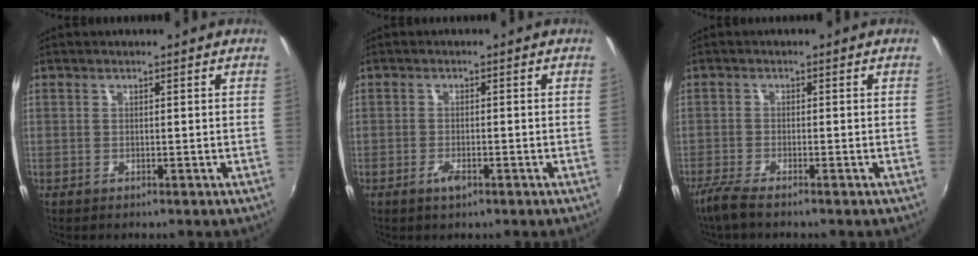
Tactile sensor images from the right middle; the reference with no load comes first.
{"total": 2.4, "force": [-1.4, 0.9, 1.7], "torque": [-0.038, -0.004, -0.028]}
{"total": 4.0, "force": [-3.2, 0.3, 2.3], "torque": [-0.066, -0.012, -0.065]}